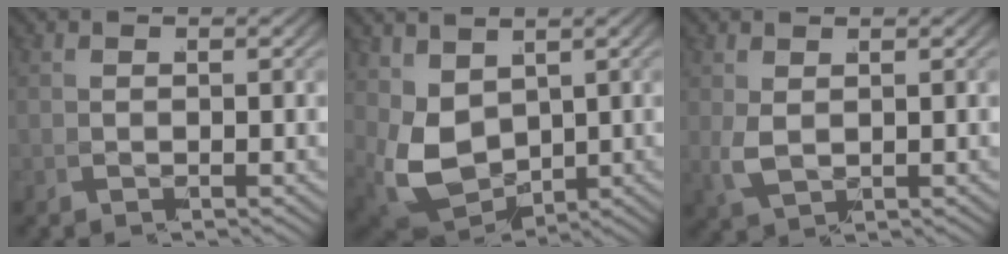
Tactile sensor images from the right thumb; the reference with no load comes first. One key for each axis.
{"total": 7.3, "fx": 0.3, "fy": 5.2, "fz": 5.0, "tx": -0.142, "ty": -0.052, "tz": 0.039}
{"total": 1.9, "fx": 0.8, "fy": 0.9, "fz": 1.5, "tx": -0.047, "ty": -0.009, "tz": 0.032}